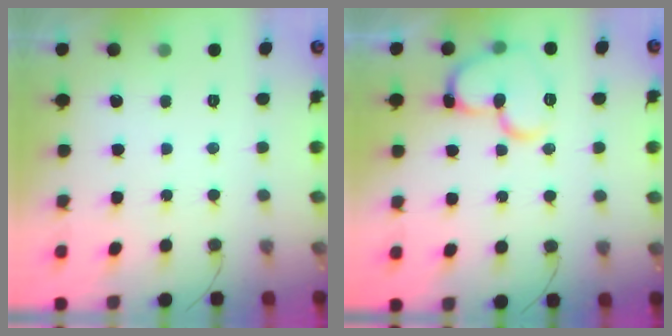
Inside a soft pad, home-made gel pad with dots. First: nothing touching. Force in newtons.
{"total": 13.1, "press": 13.1, "slide": 1.3}